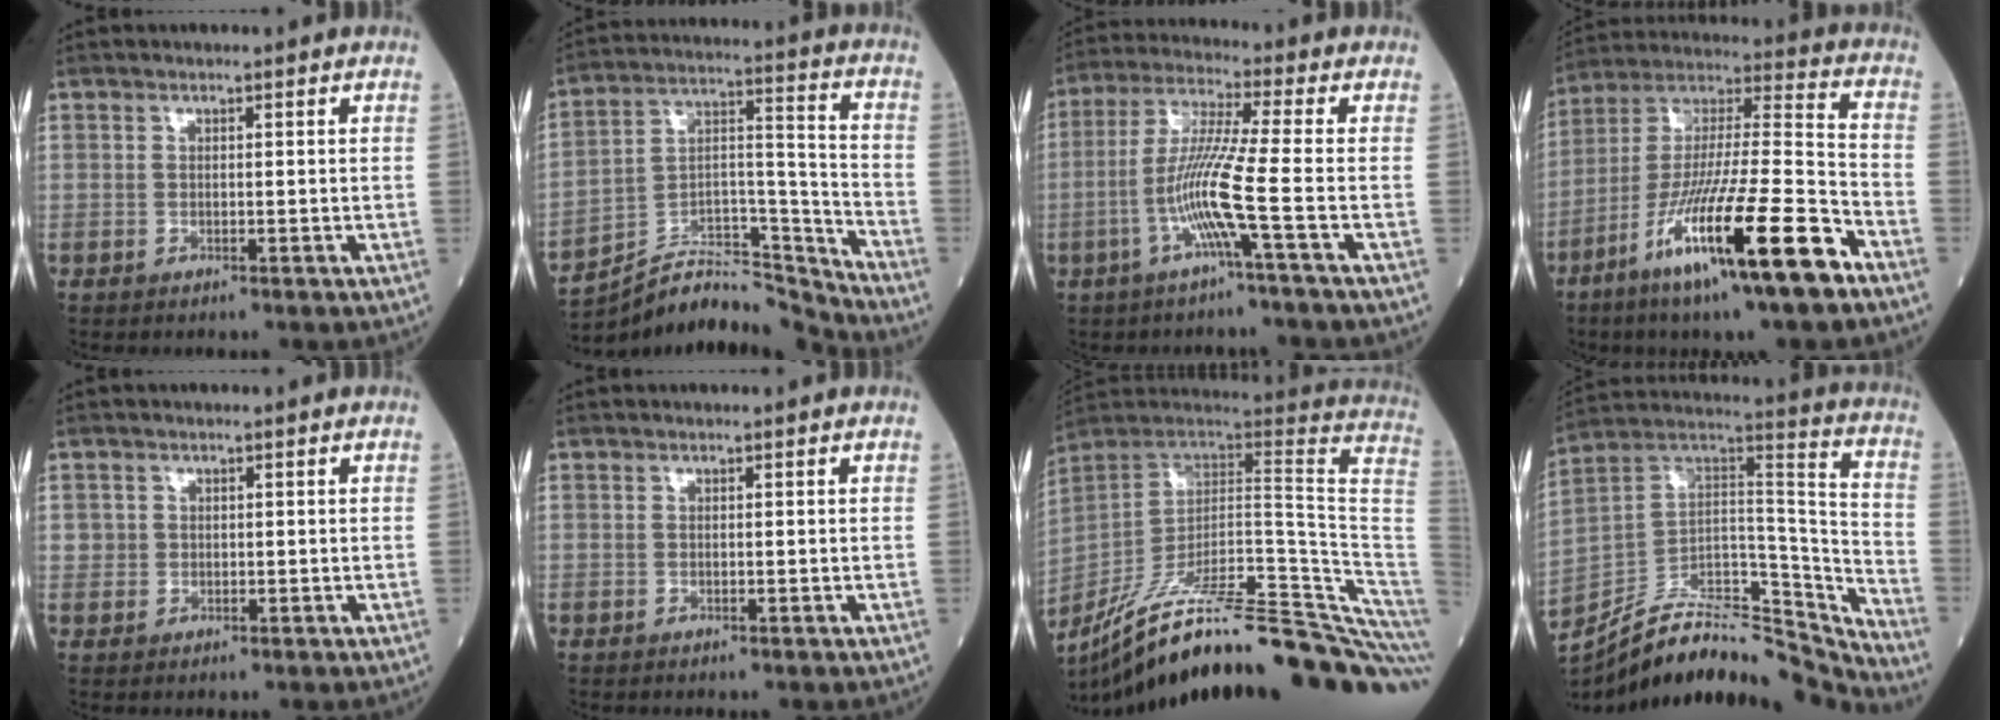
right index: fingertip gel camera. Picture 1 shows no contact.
{"total": 14.8, "force": [-14.8, 0.1, 1.1], "torque": [-0.016, 0.057, -0.260]}
{"total": 8.9, "force": [-2.9, -1.7, 8.2], "torque": [-0.169, -0.002, -0.058]}
{"total": 20.8, "force": [-11.1, 0.8, 17.7], "torque": [-0.331, -0.048, -0.198]}
{"total": 1.1, "force": [0.2, 1.1, 0.1], "torque": [0.008, 0.005, 0.005]}
{"total": 0.0}
{"total": 34.1, "force": [-27.8, 1.2, 19.6], "torque": [-0.175, -0.023, -0.395]}
{"total": 24.6, "force": [-22.7, 4.1, 8.5], "torque": [-0.147, 0.038, -0.366]}